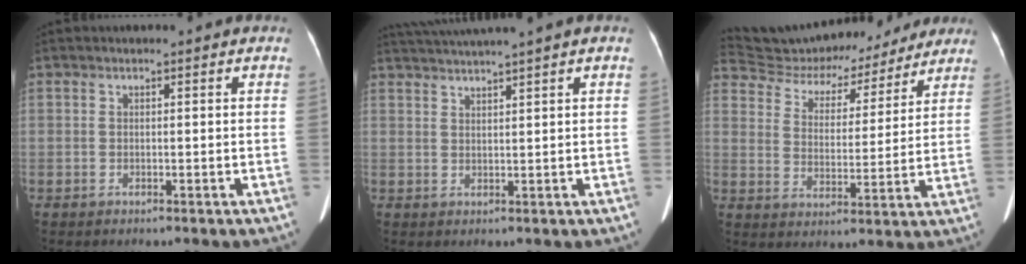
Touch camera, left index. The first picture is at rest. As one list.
[{"total": 6.2, "force": [5.4, -1.9, 2.4], "torque": [-0.040, 0.018, 0.090]}, {"total": 20.4, "force": [18.8, 6.6, 4.5], "torque": [-0.085, 0.022, 0.267]}]